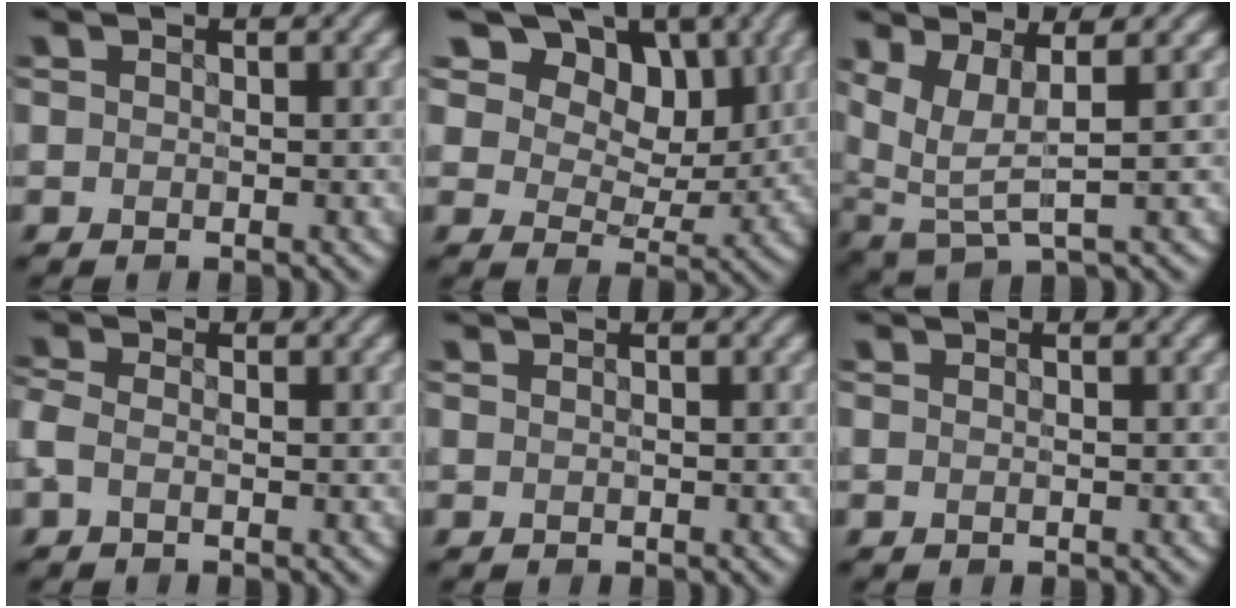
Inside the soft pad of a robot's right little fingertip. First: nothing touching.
{"total": 14.4, "force": [8.6, 9.0, 7.2], "torque": [-0.146, 0.015, 0.149]}
{"total": 5.0, "force": [2.0, 1.2, 4.5], "torque": [-0.105, 0.003, 0.042]}
{"total": 1.5, "force": [-0.7, 0.7, 1.1], "torque": [-0.035, 0.000, -0.024]}
{"total": 0.0}
{"total": 0.0}